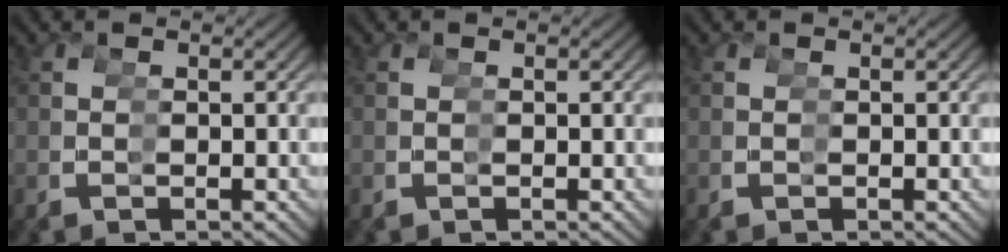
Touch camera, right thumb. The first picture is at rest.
{"total": 0.0}
{"total": 0.0}